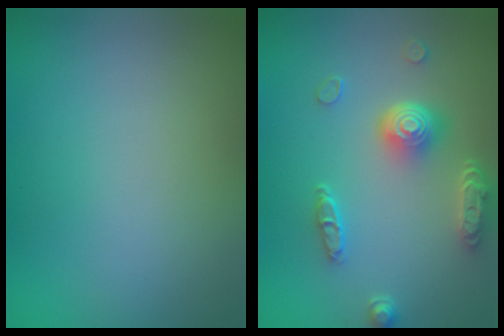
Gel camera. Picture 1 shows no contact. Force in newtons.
{"total": 4.7, "press": 3.7, "slide": 2.9}